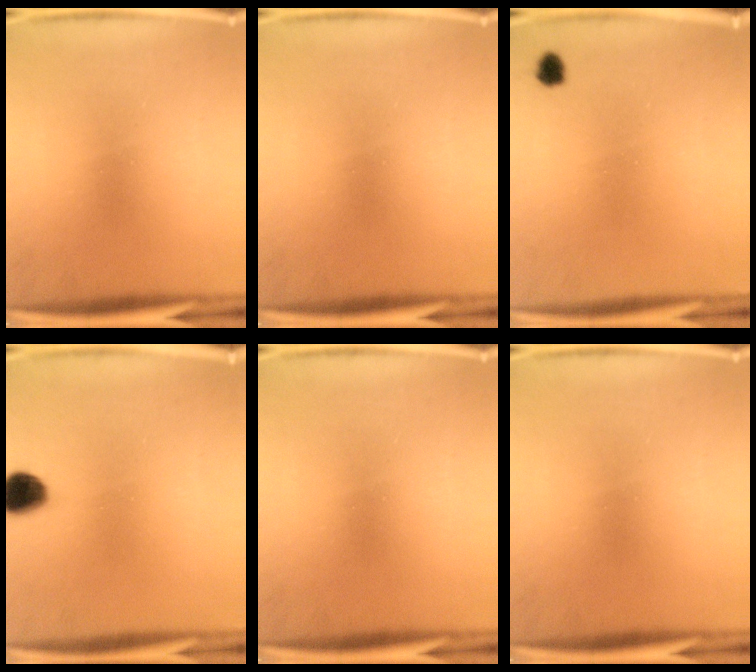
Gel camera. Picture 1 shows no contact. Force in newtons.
{"total": 0.0}
{"total": 1.8}
{"total": 6.1}
{"total": 0.0}
{"total": 0.0}